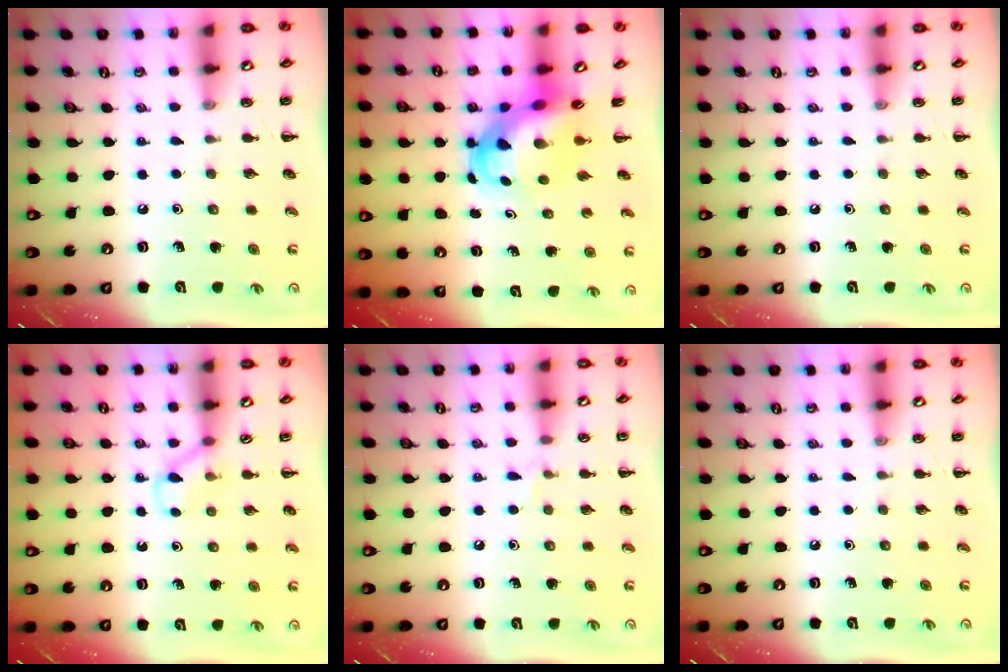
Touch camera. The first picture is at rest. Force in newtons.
{"total": 5.7, "press": 5.4, "slide": 1.9}
{"total": 0.0}
{"total": 4.0, "press": 3.8, "slide": 1.2}
{"total": 4.1, "press": 4.0, "slide": 1.0}
{"total": 0.0}